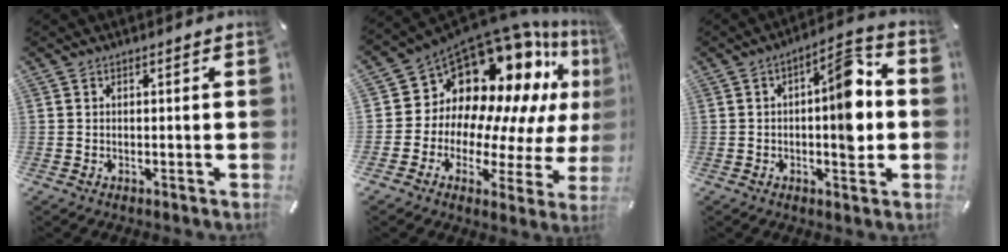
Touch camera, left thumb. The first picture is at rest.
{"total": 15.5, "force": [10.5, 9.8, 5.7], "torque": [-0.093, -0.120, 0.194]}
{"total": 12.3, "force": [-0.2, 4.8, 11.3], "torque": [-0.144, 0.002, -0.006]}